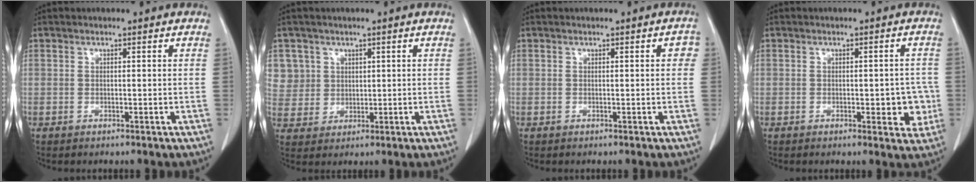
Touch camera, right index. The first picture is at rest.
{"total": 6.3, "force": [2.4, 5.8, -0.1], "torque": [0.008, 0.011, 0.059]}
{"total": 1.7, "force": [0.1, 0.6, 1.6], "torque": [-0.010, 0.010, -0.002]}
{"total": 5.3, "force": [-1.3, 2.3, 4.7], "torque": [-0.048, 0.003, -0.013]}